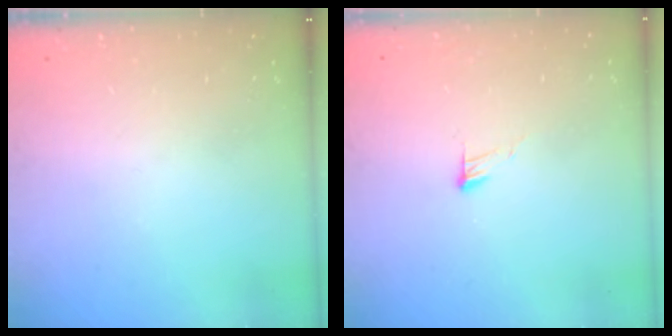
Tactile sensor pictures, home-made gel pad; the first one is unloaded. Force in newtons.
{"total": 4.2, "press": 4.2, "slide": 0.4}